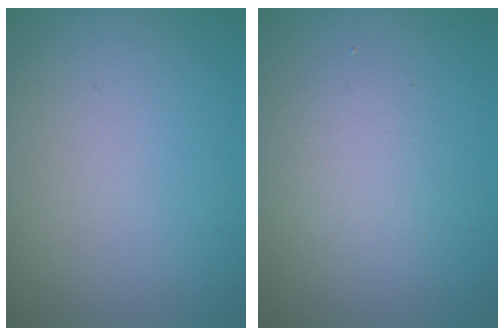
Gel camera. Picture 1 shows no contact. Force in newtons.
{"total": 2.1, "press": 2.1, "slide": 0.2}